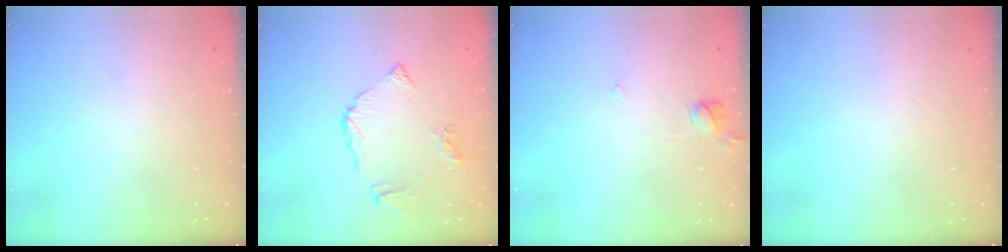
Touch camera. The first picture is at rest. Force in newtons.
{"total": 9.1, "press": 9.1, "slide": 1.0}
{"total": 4.5, "press": 4.5, "slide": 0.4}
{"total": 0.0}